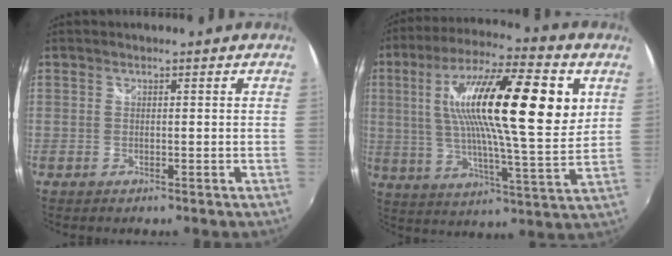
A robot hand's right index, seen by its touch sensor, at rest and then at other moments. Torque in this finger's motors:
{"motor_torque": [2.14, 0.00, 1.05, 0.21]}